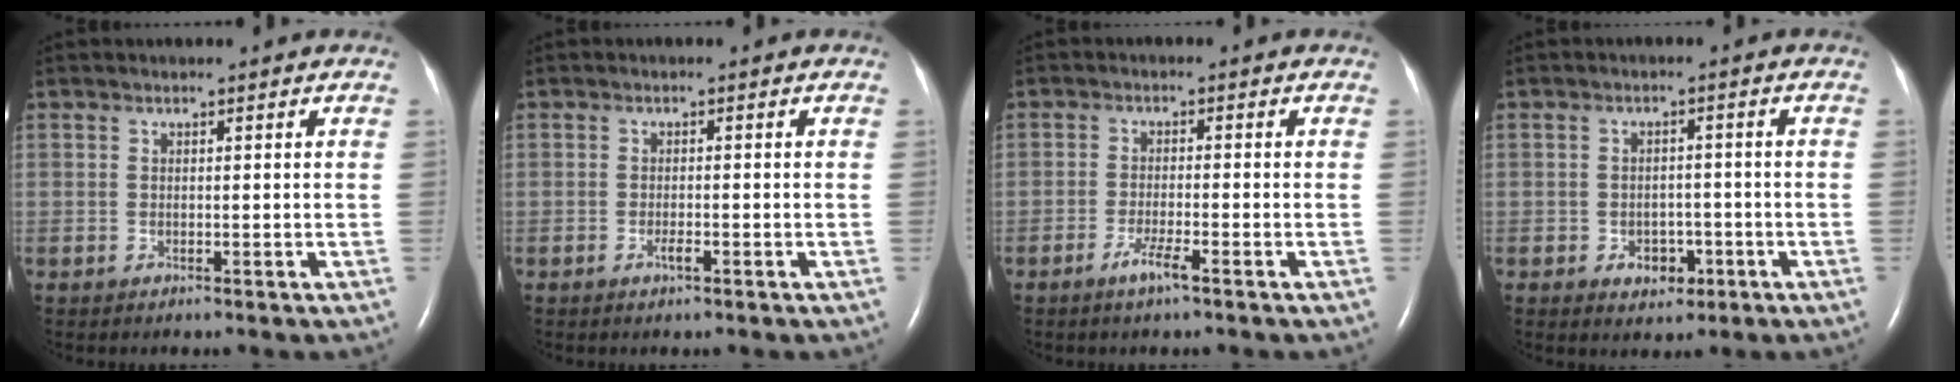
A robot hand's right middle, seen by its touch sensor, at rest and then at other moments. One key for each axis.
{"total": 1.3, "fx": -0.7, "fy": 0.2, "fz": 1.0, "tx": -0.023, "ty": -0.001, "tz": -0.012}
{"total": 3.1, "fx": -2.0, "fy": 0.0, "fz": 2.4, "tx": -0.050, "ty": -0.005, "tz": -0.039}
{"total": 3.7, "fx": -1.6, "fy": 2.7, "fz": 2.0, "tx": -0.021, "ty": 0.008, "tz": -0.014}